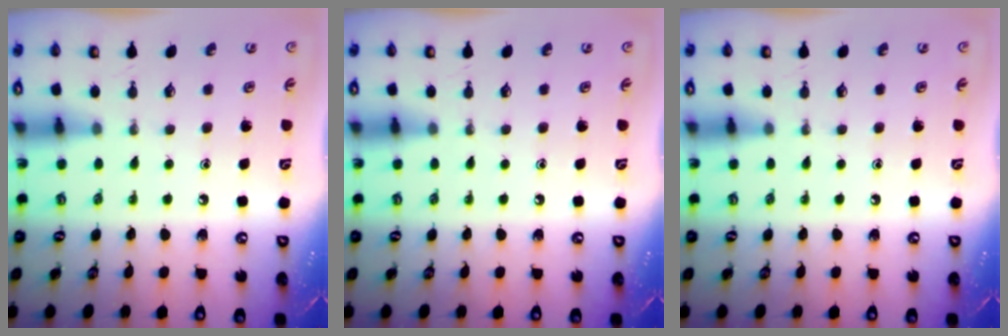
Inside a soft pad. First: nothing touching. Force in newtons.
{"total": 0.0}
{"total": 0.0}